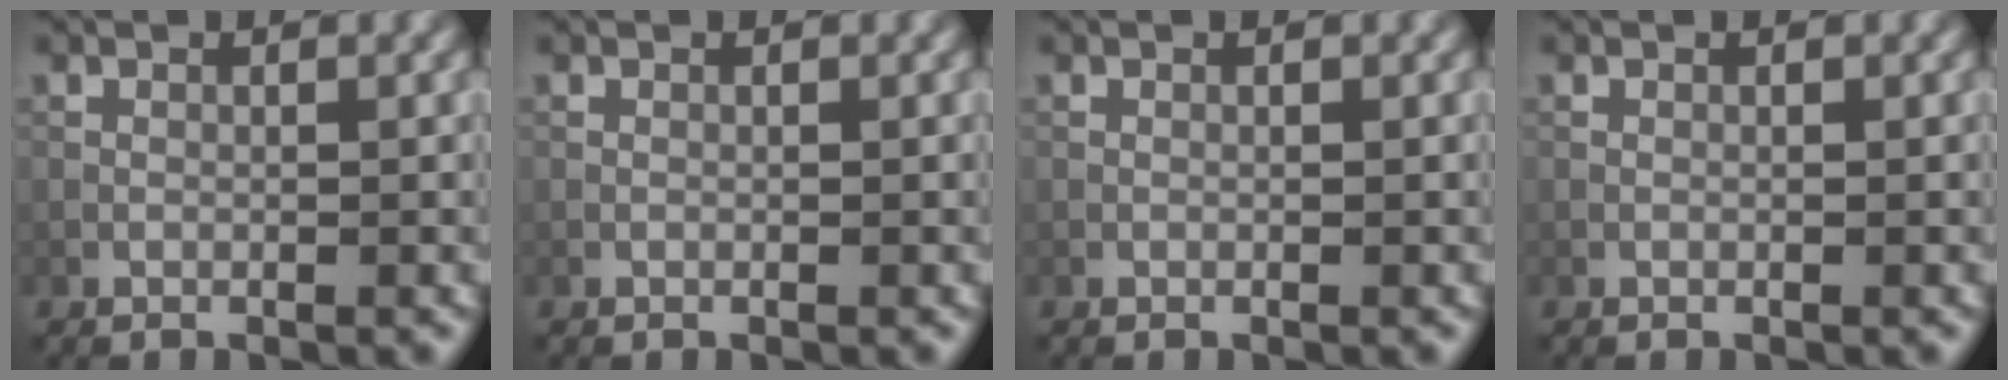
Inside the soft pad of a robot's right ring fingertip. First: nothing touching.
{"total": 0.0}
{"total": 0.0}
{"total": 0.0}